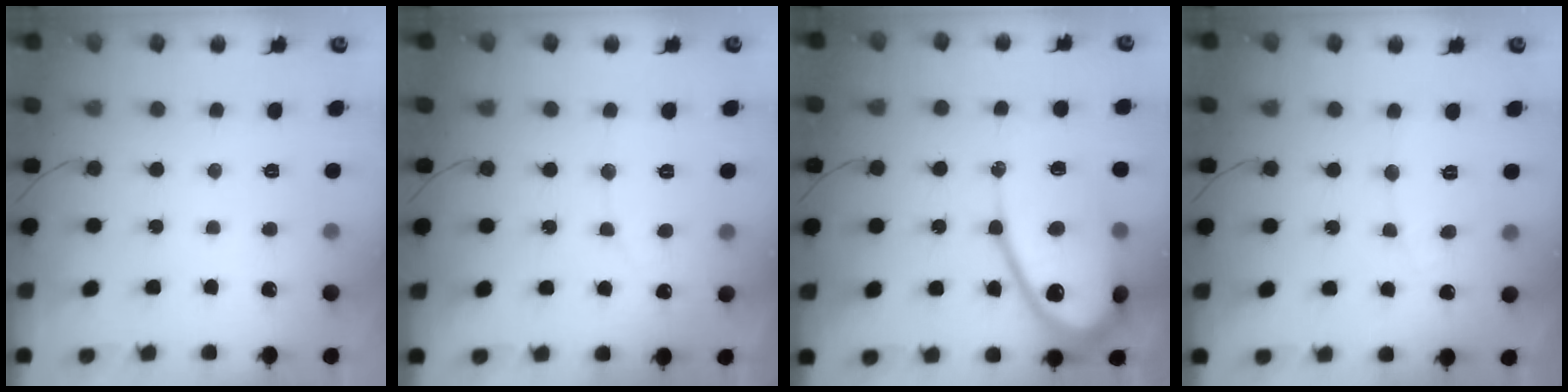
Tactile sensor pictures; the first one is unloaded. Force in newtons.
{"total": 4.4, "press": 4.3, "slide": 0.4}
{"total": 15.3, "press": 15.2, "slide": 1.5}
{"total": 4.9, "press": 4.9, "slide": 0.4}